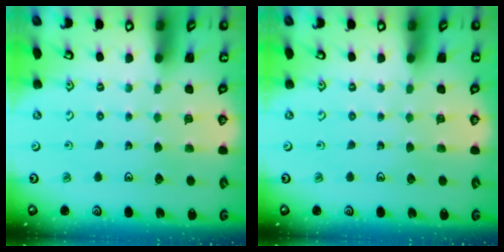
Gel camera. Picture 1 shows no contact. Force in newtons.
{"total": 0.0}